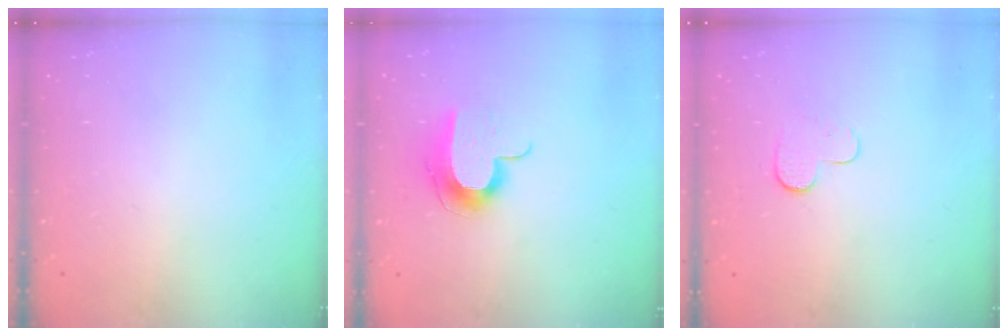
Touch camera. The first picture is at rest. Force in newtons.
{"total": 9.7, "press": 9.7, "slide": 0.4}
{"total": 4.6, "press": 4.6, "slide": 0.4}